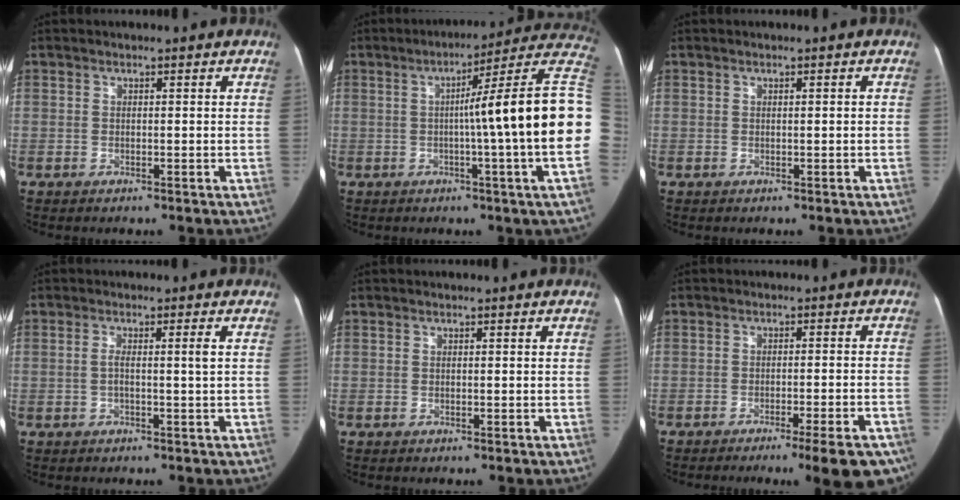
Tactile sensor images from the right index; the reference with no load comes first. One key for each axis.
{"total": 19.9, "fx": 0.0, "fy": -2.2, "fz": 19.8, "tx": -0.195, "ty": 0.026, "tz": -0.014}
{"total": 0.6, "fx": 0.0, "fy": 0.0, "fz": 0.6, "tx": -0.011, "ty": 0.000, "tz": 0.002}
{"total": 2.5, "fx": 0.0, "fy": -0.4, "fz": 2.4, "tx": -0.044, "ty": 0.001, "tz": -0.001}
{"total": 0.0}
{"total": 10.2, "fx": -7.7, "fy": 0.6, "fz": 6.6, "tx": -0.059, "ty": 0.004, "tz": -0.105}